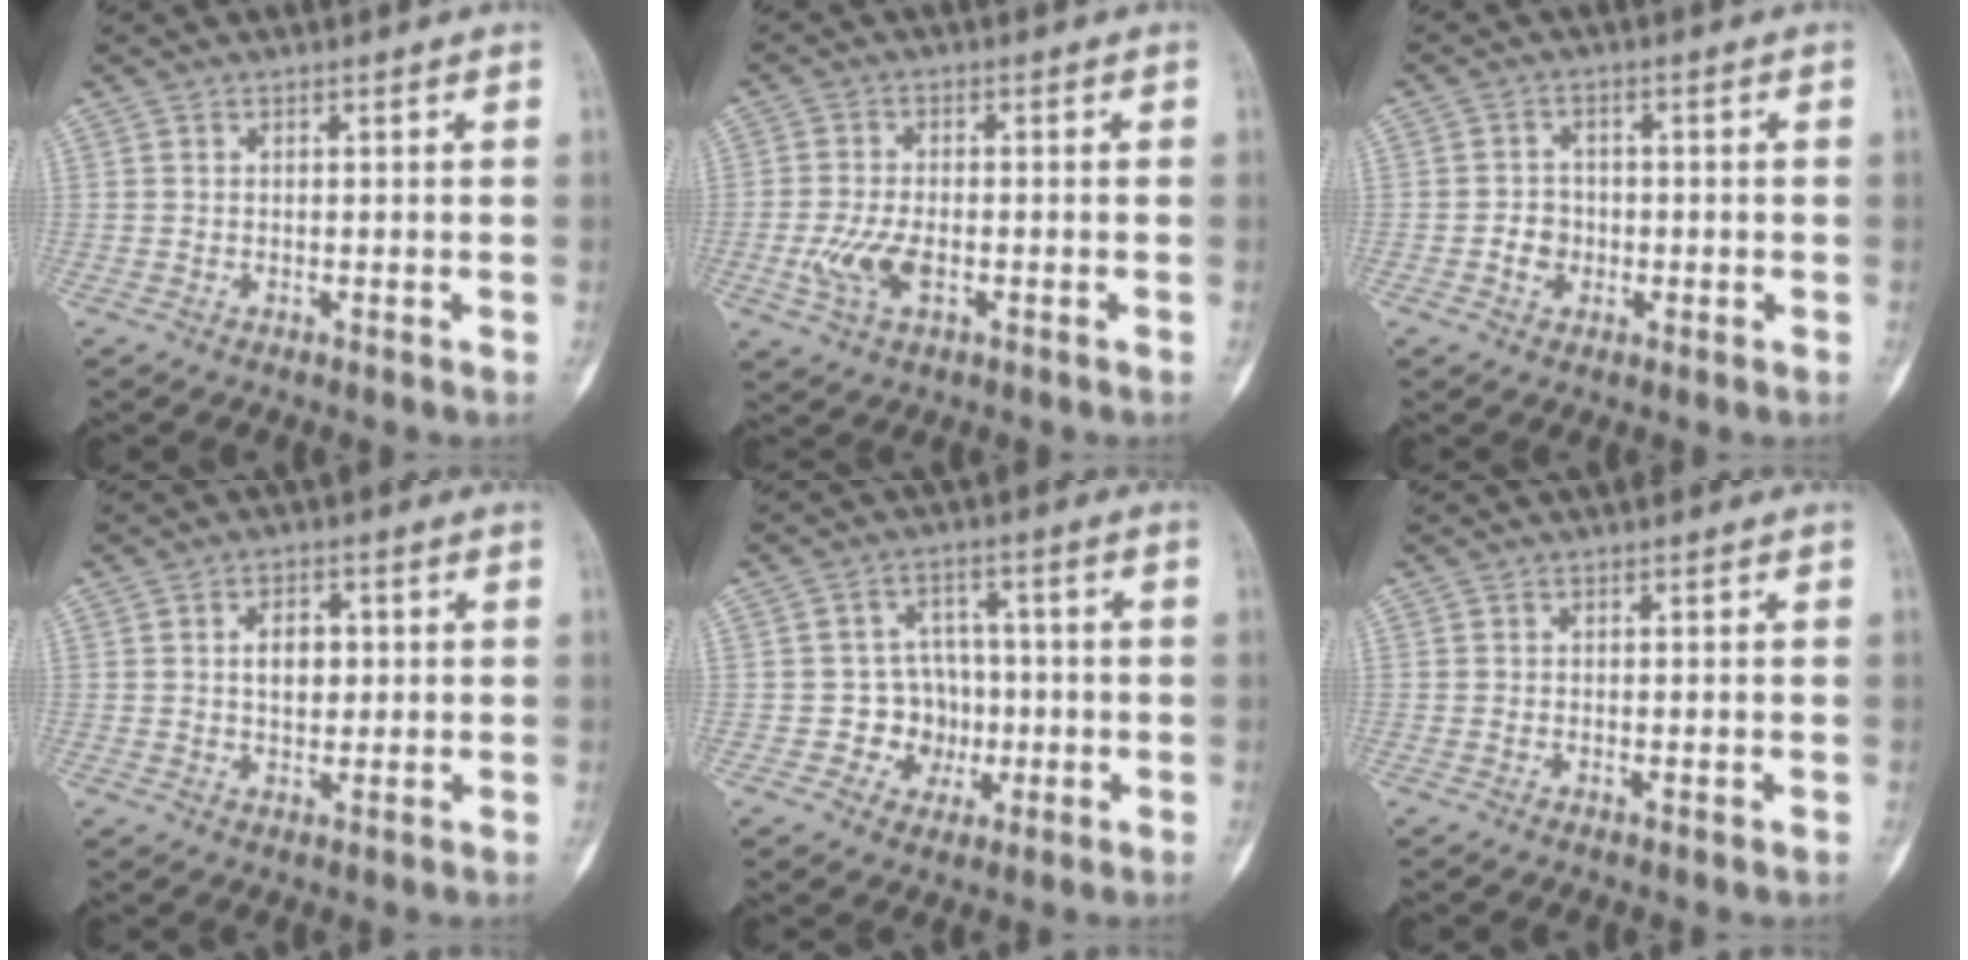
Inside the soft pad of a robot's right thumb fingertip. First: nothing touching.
{"total": 6.4, "force": [-1.8, 3.3, 5.2], "torque": [-0.113, 0.002, -0.033]}
{"total": 3.6, "force": [-0.9, 3.2, 1.4], "torque": [-0.001, 0.009, -0.019]}
{"total": 5.3, "force": [0.7, 3.4, 4.0], "torque": [-0.043, -0.002, 0.010]}
{"total": 7.2, "force": [-1.4, 6.7, 2.2], "torque": [0.022, 0.024, -0.022]}
{"total": 0.8, "force": [-0.2, 0.3, 0.7], "torque": [-0.007, -0.002, -0.004]}